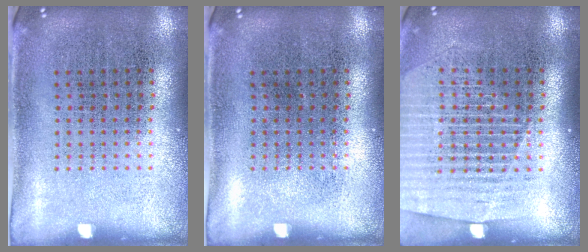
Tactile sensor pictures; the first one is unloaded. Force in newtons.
{"total": 0.0}
{"total": 1.4, "press": 1.3, "slide": 0.5}